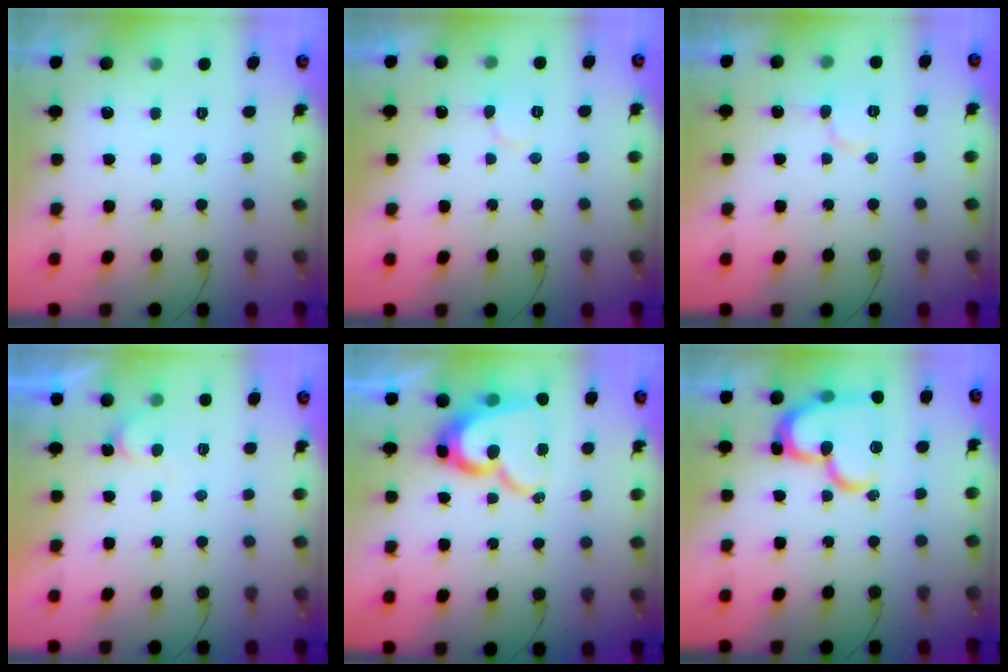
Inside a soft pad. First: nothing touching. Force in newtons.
{"total": 6.4, "press": 6.4, "slide": 0.2}
{"total": 7.8, "press": 7.8, "slide": 0.9}
{"total": 3.8, "press": 3.8, "slide": 0.3}
{"total": 16.5, "press": 16.5, "slide": 1.3}
{"total": 19.4, "press": 19.3, "slide": 1.9}